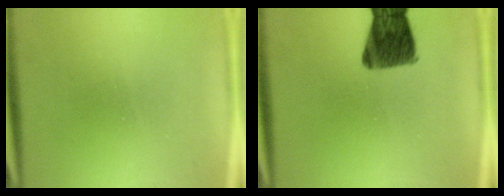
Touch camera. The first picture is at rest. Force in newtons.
{"total": 10.6}